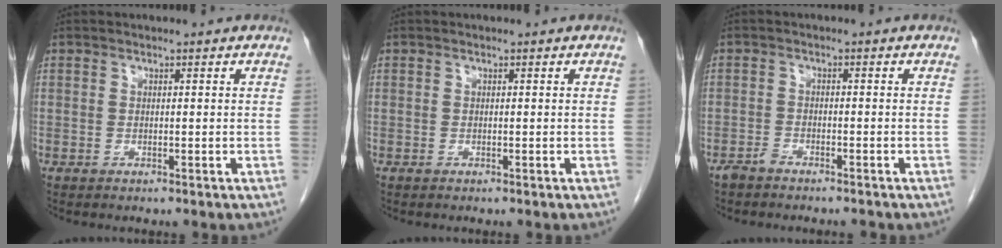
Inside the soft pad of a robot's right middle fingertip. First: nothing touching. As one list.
[{"total": 0.0}, {"total": 2.5, "force": [-2.3, 0.4, 0.7], "torque": [-0.013, -0.003, -0.039]}]